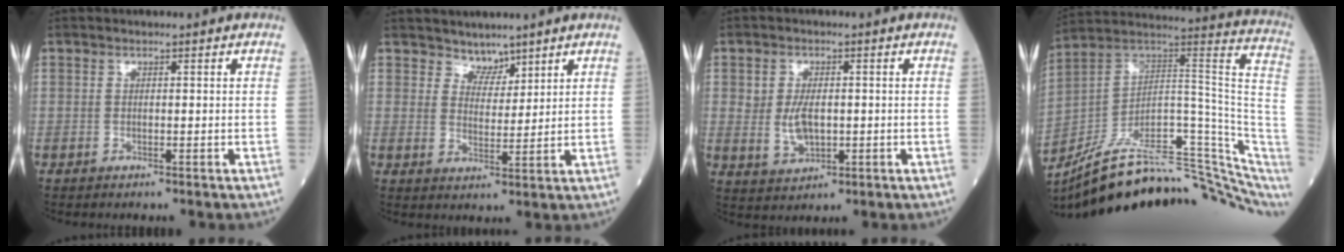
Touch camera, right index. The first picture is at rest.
{"total": 3.1, "force": [2.8, 1.4, 0.2], "torque": [0.002, -0.001, 0.050]}
{"total": 4.5, "force": [-0.2, 2.5, 3.8], "torque": [-0.076, -0.001, 0.005]}
{"total": 26.4, "force": [-19.9, 6.2, 16.2], "torque": [-0.160, 0.052, -0.290]}